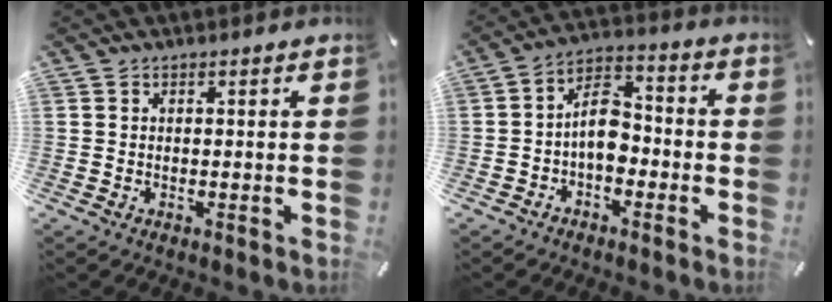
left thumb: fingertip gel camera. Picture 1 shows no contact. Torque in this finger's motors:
{"motor_torque": [0.99, 1.32, 0.95, 0.24, 0.31]}